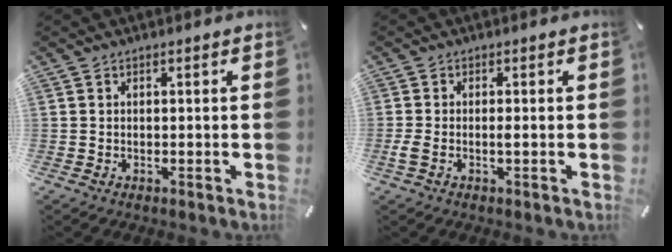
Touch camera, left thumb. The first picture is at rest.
{"total": 2.0, "force": [-0.6, 0.5, 1.8], "torque": [-0.043, -0.004, -0.013]}